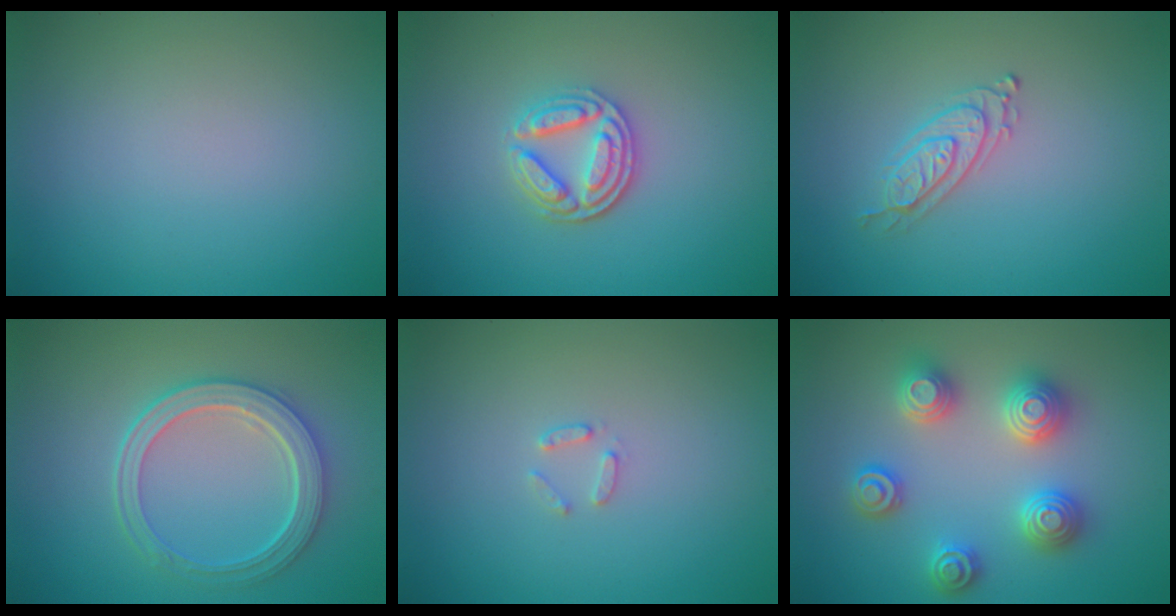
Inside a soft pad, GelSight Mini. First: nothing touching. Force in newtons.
{"total": 3.6, "press": 3.1, "slide": 1.8}
{"total": 2.2, "press": 2.1, "slide": 0.6}
{"total": 4.6, "press": 3.7, "slide": 2.7}
{"total": 1.0, "press": 1.0, "slide": 0.2}
{"total": 4.7, "press": 4.6, "slide": 0.8}